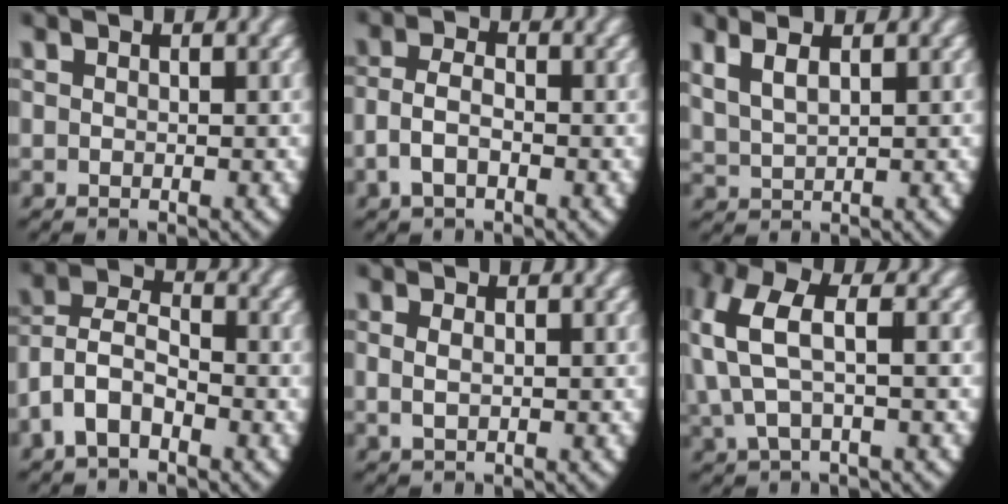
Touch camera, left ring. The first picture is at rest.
{"total": 3.5, "force": [-1.0, 2.5, 2.2], "torque": [-0.062, -0.018, -0.012]}
{"total": 3.5, "force": [1.9, 1.9, 2.1], "torque": [-0.051, 0.006, 0.040]}
{"total": 7.2, "force": [-1.2, 6.1, 3.6], "torque": [-0.094, -0.023, -0.026]}
{"total": 0.8, "force": [0.1, 0.3, 0.8], "torque": [-0.025, -0.010, 0.011]}
{"total": 6.6, "force": [1.3, 4.2, 4.9], "torque": [-0.123, 0.007, 0.019]}